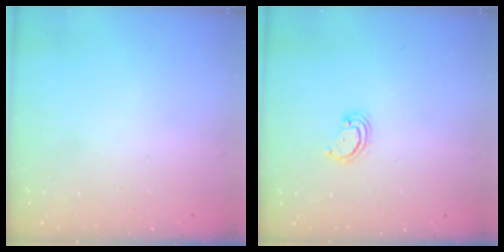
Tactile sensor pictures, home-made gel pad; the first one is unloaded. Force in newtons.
{"total": 2.8, "press": 2.8, "slide": 0.2}